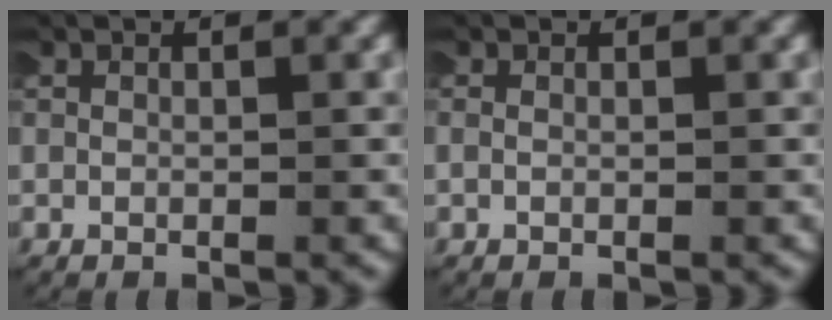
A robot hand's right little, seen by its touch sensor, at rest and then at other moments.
{"total": 0.5, "force": [0.1, 0.3, 0.4], "torque": [-0.009, 0.001, 0.001]}